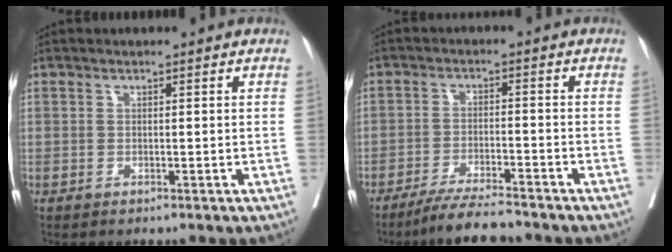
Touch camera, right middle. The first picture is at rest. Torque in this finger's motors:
{"motor_torque": [0.13, -0.13, 0.12, 0.04]}